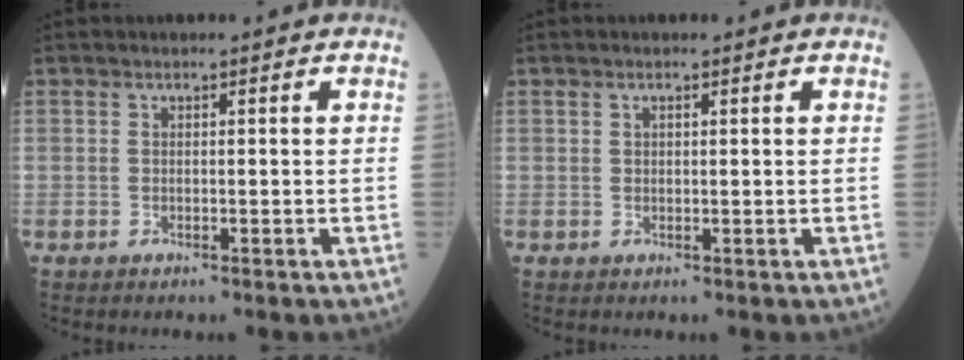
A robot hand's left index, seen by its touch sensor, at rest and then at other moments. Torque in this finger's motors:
{"motor_torque": [-0.09, 0.02, -0.06, -0.01]}